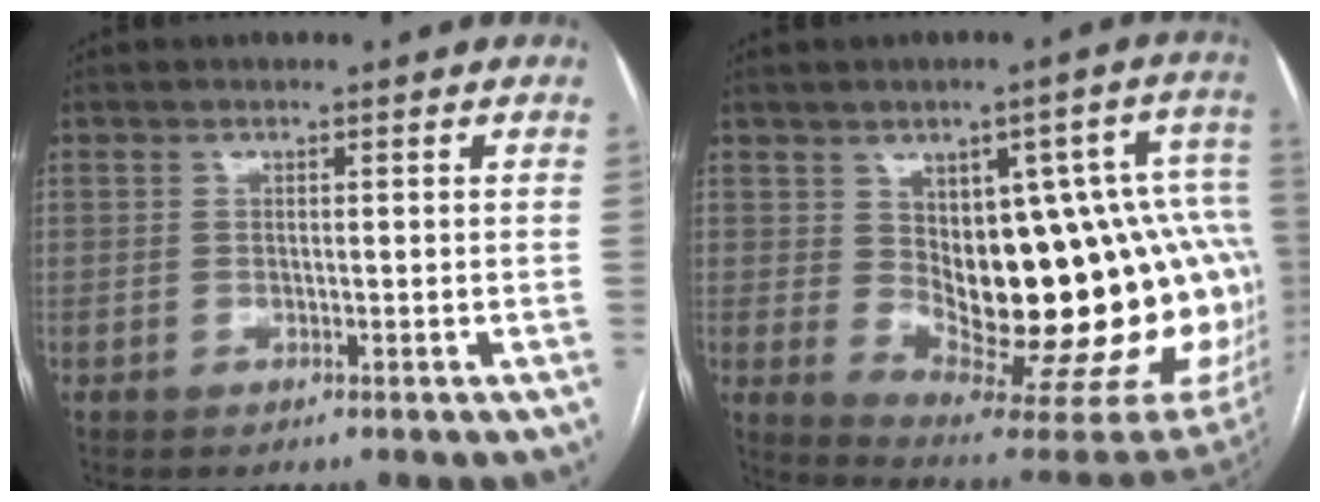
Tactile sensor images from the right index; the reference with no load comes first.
{"total": 26.3, "force": [-0.2, 8.9, 24.8], "torque": [-0.240, 0.023, 0.028]}